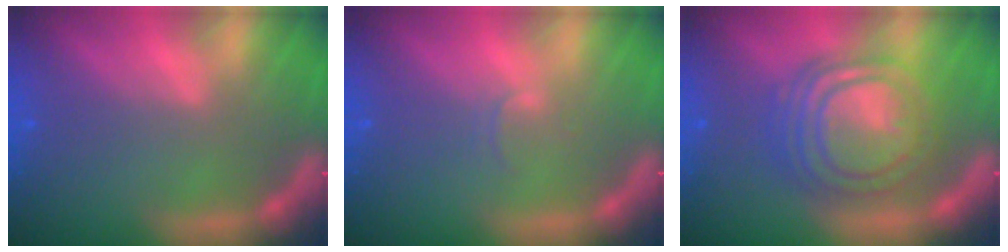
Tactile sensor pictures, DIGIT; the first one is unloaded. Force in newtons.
{"total": 1.0}
{"total": 9.5}